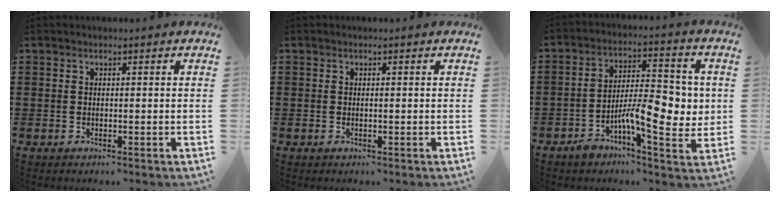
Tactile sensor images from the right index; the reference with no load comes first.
{"total": 0.0}
{"total": 9.9, "force": [-2.1, 4.2, 8.7], "torque": [-0.122, 0.002, -0.036]}